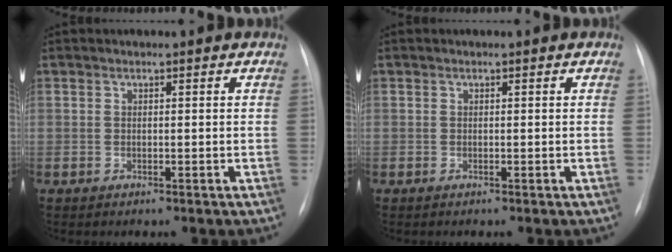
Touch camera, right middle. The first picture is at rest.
{"total": 0.0}